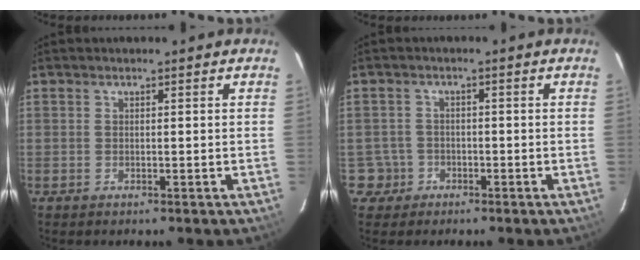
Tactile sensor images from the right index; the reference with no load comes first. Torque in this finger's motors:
{"motor_torque": [-0.70, -0.62, -1.05, -0.21]}